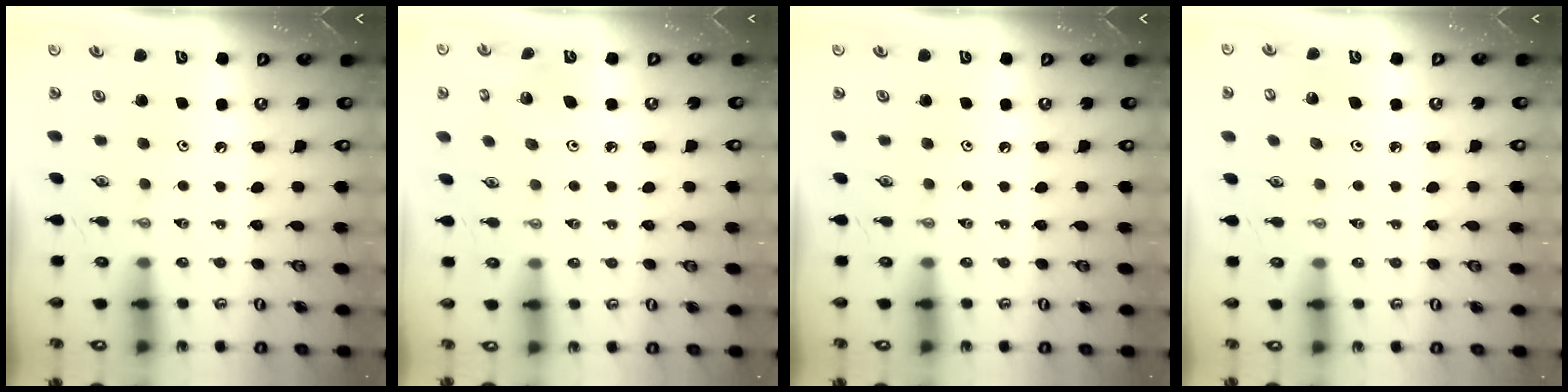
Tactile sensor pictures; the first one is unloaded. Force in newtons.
{"total": 3.7, "press": 3.7, "slide": 0.2}
{"total": 0.0}
{"total": 4.2, "press": 3.9, "slide": 1.6}